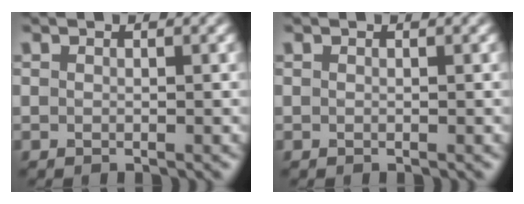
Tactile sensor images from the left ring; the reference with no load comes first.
{"total": 0.0}